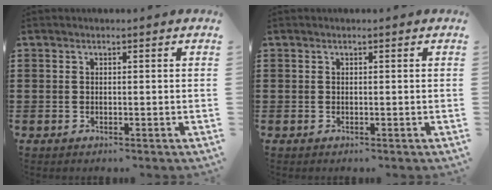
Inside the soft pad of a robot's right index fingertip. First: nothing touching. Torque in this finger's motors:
{"motor_torque": [0.02, 0.34, 0.00, 0.00]}